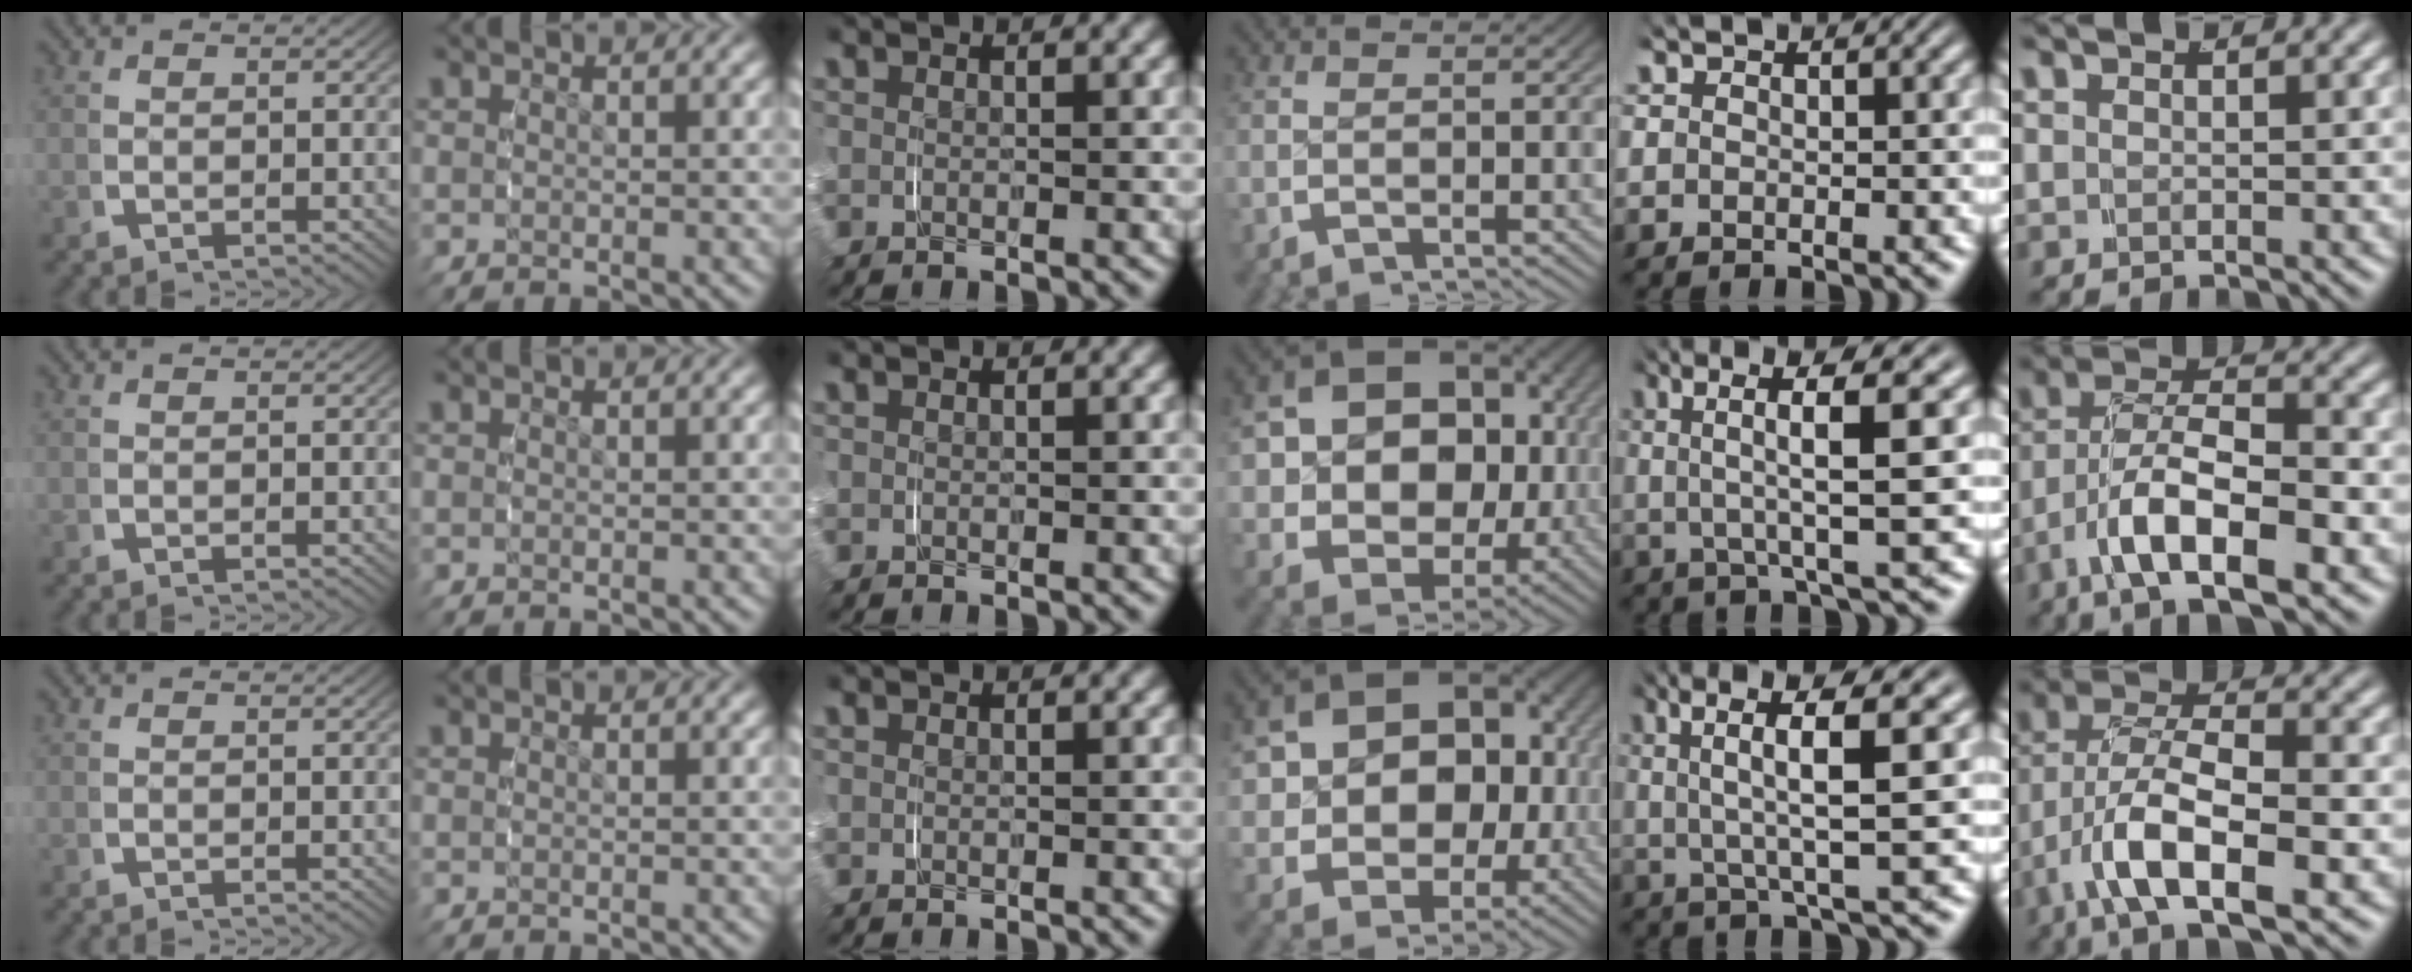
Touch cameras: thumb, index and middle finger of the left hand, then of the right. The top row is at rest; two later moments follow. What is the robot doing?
{"motion": "grasp_and_lifting", "object": "shirt"}